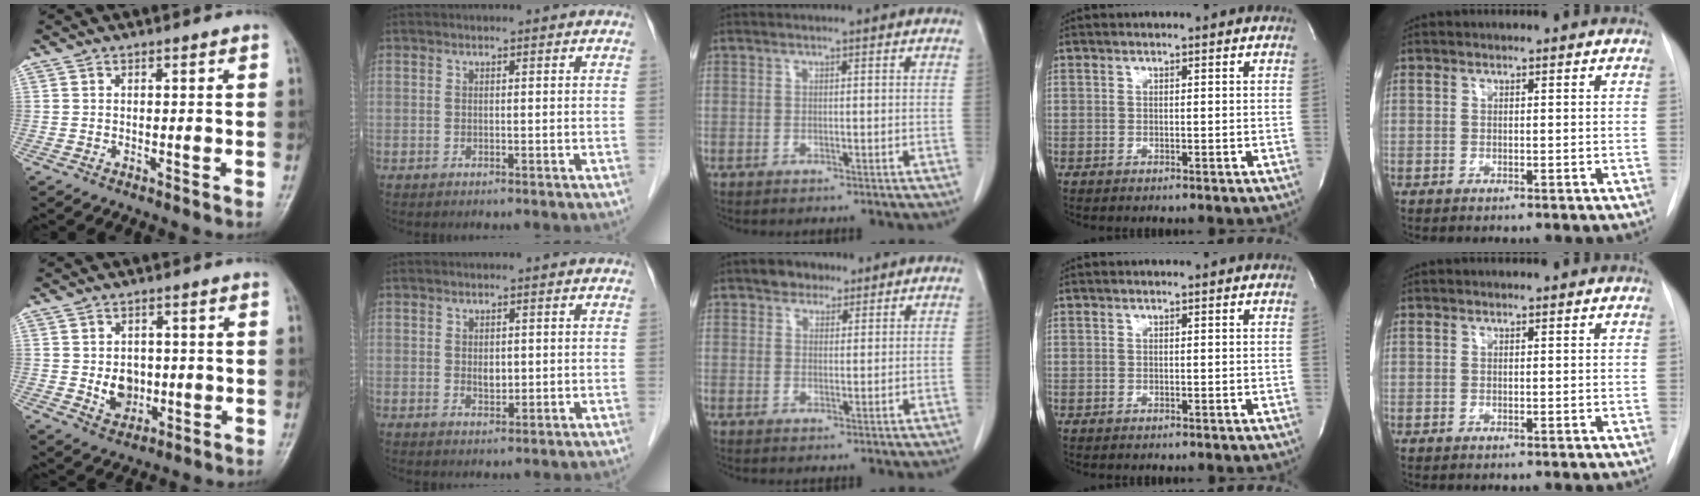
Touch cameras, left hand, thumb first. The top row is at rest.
{"thumb": {"total": 5.9, "force": [-0.4, 4.7, 3.5], "torque": [-0.030, -0.001, 0.002]}, "index": {"total": 1.7, "force": [0.3, 1.1, 1.3], "torque": [-0.022, -0.003, 0.007]}, "middle": {"total": 3.3, "force": [2.3, 2.2, 1.0], "torque": [-0.017, 0.007, 0.037]}}